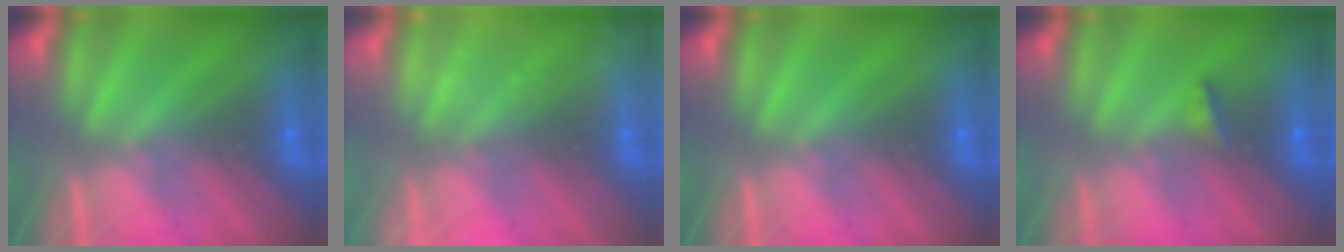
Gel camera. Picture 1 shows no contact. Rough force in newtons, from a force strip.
{"total": 2.3}
{"total": 0.0}
{"total": 2.9}